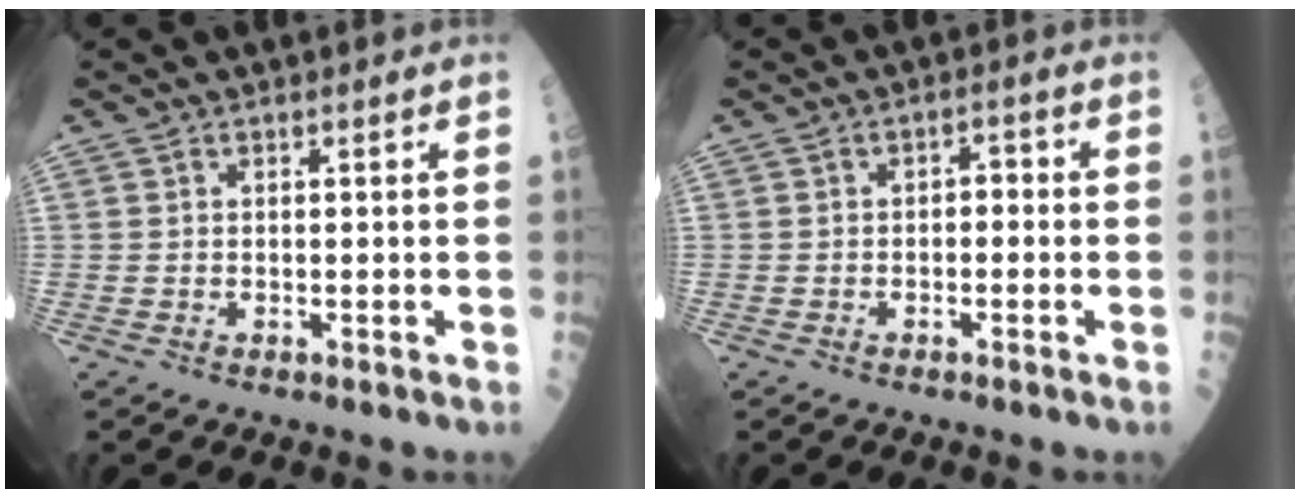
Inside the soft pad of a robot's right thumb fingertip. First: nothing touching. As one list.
[{"total": 2.3, "force": [-0.3, 1.5, 1.7], "torque": [-0.012, 0.012, -0.010]}]